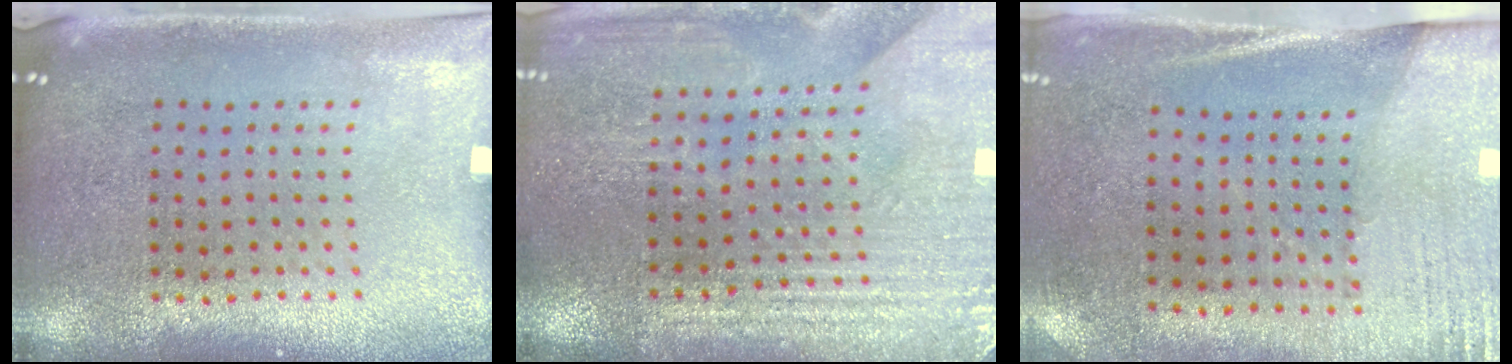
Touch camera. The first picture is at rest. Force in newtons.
{"total": 3.3, "press": 3.3, "slide": 0.2}
{"total": 2.7, "press": 2.3, "slide": 1.4}